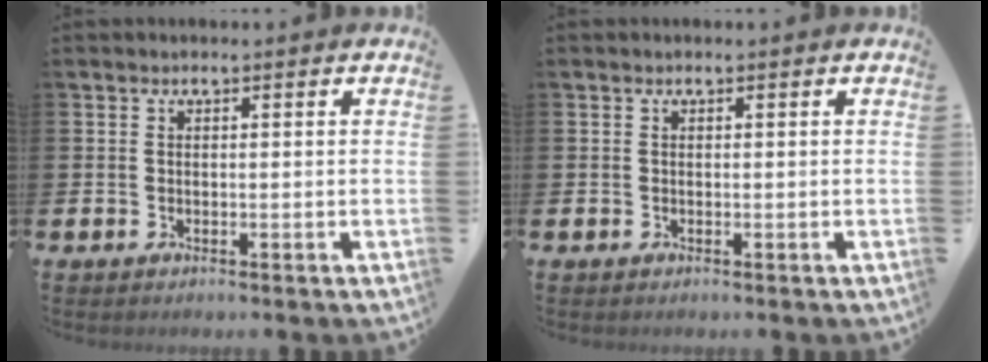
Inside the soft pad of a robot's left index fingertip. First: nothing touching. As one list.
[{"total": 0.0}]